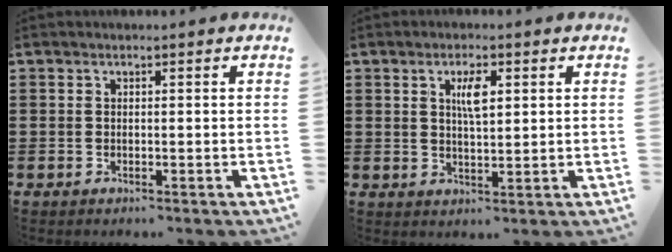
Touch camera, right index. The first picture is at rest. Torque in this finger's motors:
{"motor_torque": [0.07, -0.02, 0.21, 0.08]}